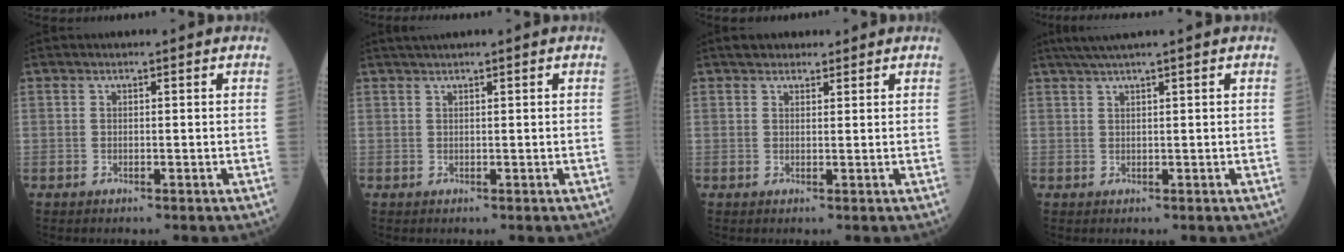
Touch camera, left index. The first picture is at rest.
{"total": 1.4, "force": [1.1, -0.3, 0.8], "torque": [-0.020, 0.011, 0.025]}
{"total": 3.0, "force": [2.4, 1.4, 0.9], "torque": [-0.011, 0.016, 0.034]}
{"total": 3.2, "force": [2.4, -0.9, 2.0], "torque": [-0.042, 0.013, 0.049]}